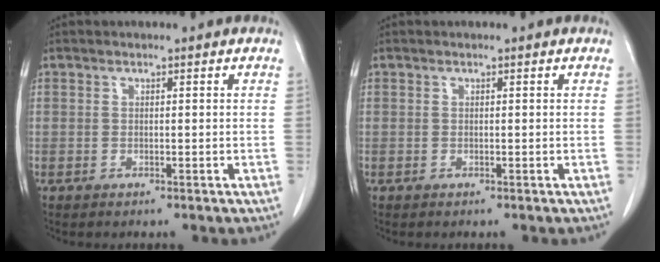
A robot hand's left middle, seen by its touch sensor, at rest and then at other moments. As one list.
[{"total": 0.0}]